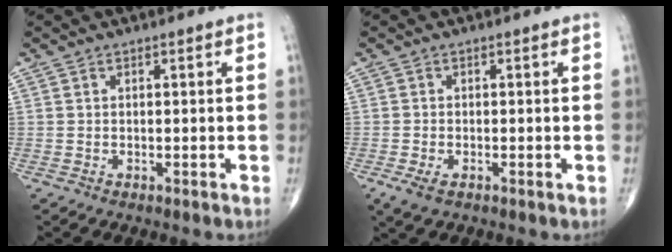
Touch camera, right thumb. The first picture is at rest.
{"total": 2.7, "force": [-1.2, 1.4, 2.1], "torque": [-0.046, -0.004, -0.021]}